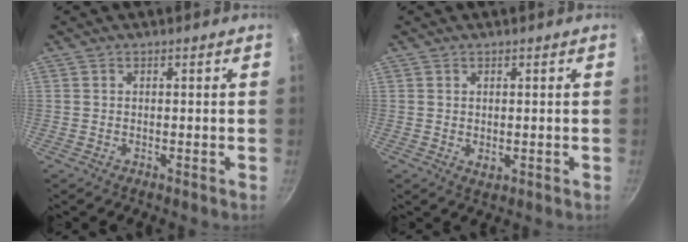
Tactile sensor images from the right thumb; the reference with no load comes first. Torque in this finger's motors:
{"motor_torque": [-0.64, 0.22, -0.07, -0.11, -0.02]}